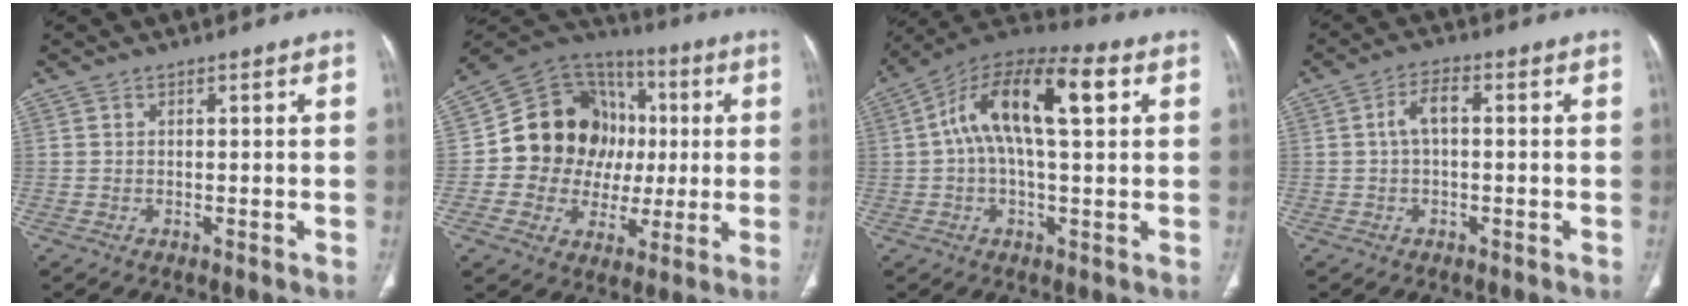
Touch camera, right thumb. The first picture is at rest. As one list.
[{"total": 20.1, "force": [1.3, 16.9, 10.8], "torque": [-0.126, 0.033, 0.029]}, {"total": 16.7, "force": [4.0, 6.8, 14.7], "torque": [-0.250, 0.038, 0.059]}, {"total": 4.0, "force": [0.2, 1.9, 3.5], "torque": [-0.068, 0.015, -0.001]}]